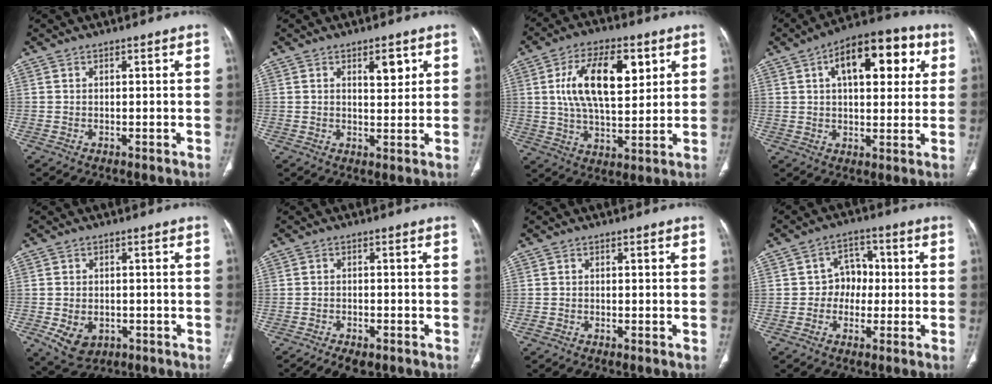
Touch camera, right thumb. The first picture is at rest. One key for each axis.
{"total": 3.9, "fx": 1.9, "fy": 1.7, "fz": 3.0, "tx": -0.033, "ty": -0.012, "tz": 0.031}
{"total": 15.9, "fx": 4.8, "fy": 7.6, "fz": 13.1, "tx": -0.209, "ty": -0.010, "tz": 0.087}
{"total": 16.7, "fx": 5.6, "fy": 8.3, "fz": 13.4, "tx": -0.151, "ty": 0.015, "tz": 0.076}
{"total": 6.5, "fx": -2.2, "fy": 4.8, "fz": 3.8, "tx": -0.060, "ty": 0.006, "tz": -0.023}
{"total": 5.8, "fx": -4.3, "fy": 2.6, "fz": 2.8, "tx": -0.044, "ty": 0.012, "tz": -0.062}
{"total": 0.6, "fx": -0.6, "fy": 0.2, "fz": 0.2, "tx": -0.008, "ty": -0.001, "tz": -0.014}
{"total": 5.8, "fx": -0.4, "fy": 5.0, "fz": 3.0, "tx": -0.006, "ty": 0.019, "tz": -0.018}